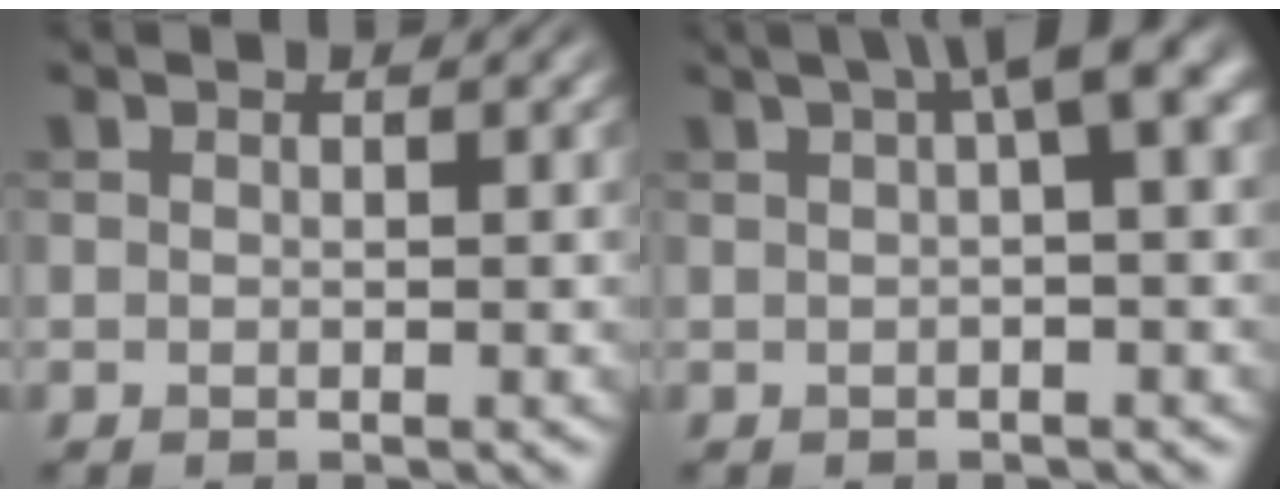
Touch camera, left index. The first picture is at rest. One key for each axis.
{"total": 6.0, "fx": 2.2, "fy": 1.4, "fz": 5.4, "tx": -0.066, "ty": 0.021, "tz": 0.026}